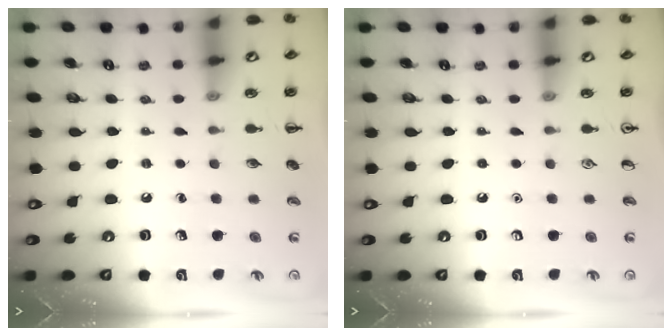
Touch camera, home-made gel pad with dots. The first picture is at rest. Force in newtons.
{"total": 0.0}